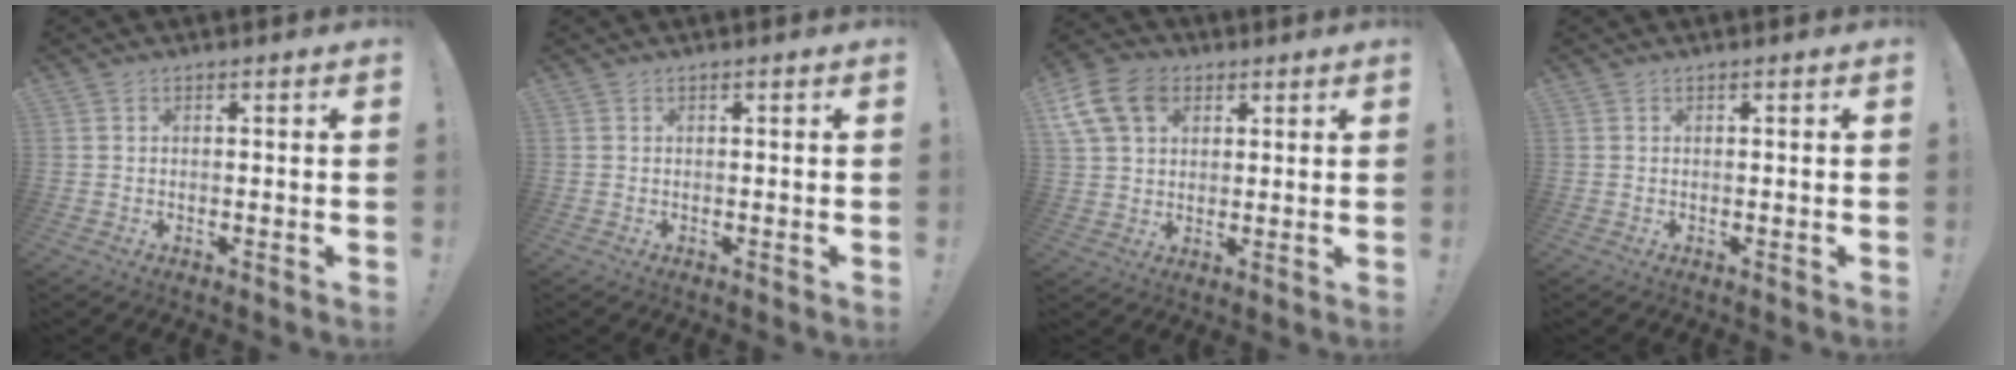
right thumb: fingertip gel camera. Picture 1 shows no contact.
{"total": 0.0}
{"total": 13.7, "force": [5.7, 9.7, 7.7], "torque": [-0.137, -0.022, 0.114]}
{"total": 0.0}